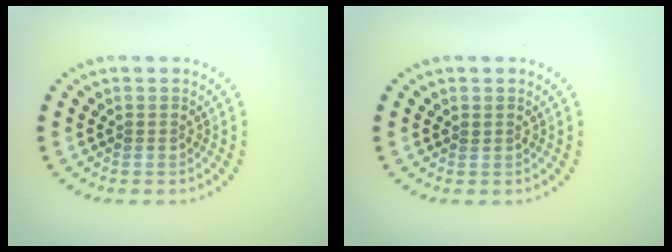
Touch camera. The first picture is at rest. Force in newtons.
{"total": 0.5, "press": 0.5, "slide": 0.2}